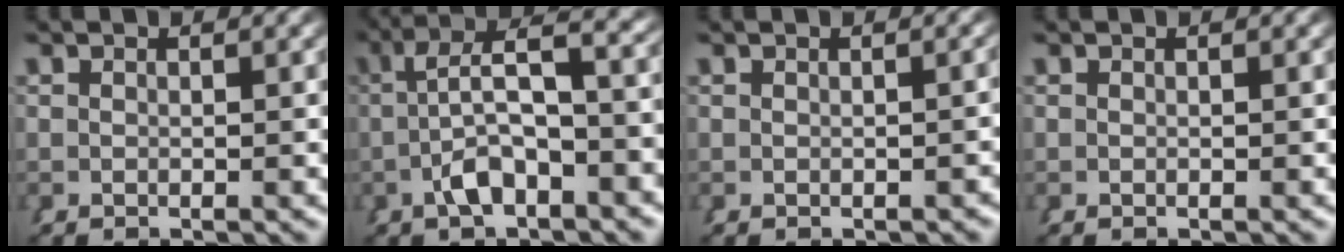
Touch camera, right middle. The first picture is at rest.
{"total": 6.8, "force": [0.3, 2.7, 6.2], "torque": [-0.086, 0.006, 0.008]}
{"total": 0.8, "force": [-0.7, 0.2, 0.3], "torque": [-0.004, 0.000, -0.009]}
{"total": 0.0}